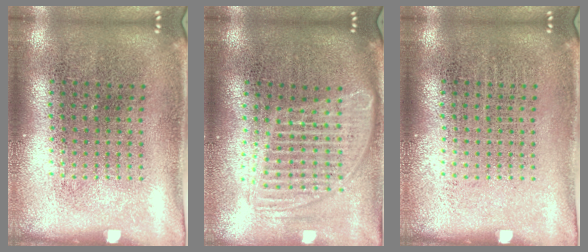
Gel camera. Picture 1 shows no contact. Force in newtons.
{"total": 1.7, "press": 1.4, "slide": 1.0}
{"total": 0.0}